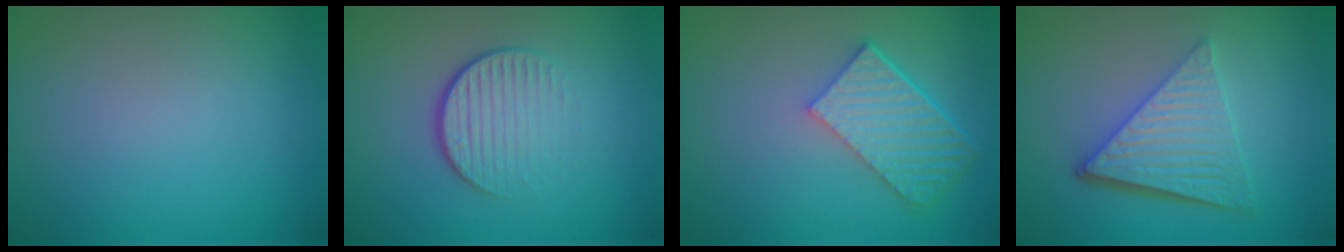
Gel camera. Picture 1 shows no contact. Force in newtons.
{"total": 4.1, "press": 2.6, "slide": 3.2}
{"total": 5.7, "press": 4.3, "slide": 3.7}
{"total": 6.3, "press": 4.2, "slide": 4.6}